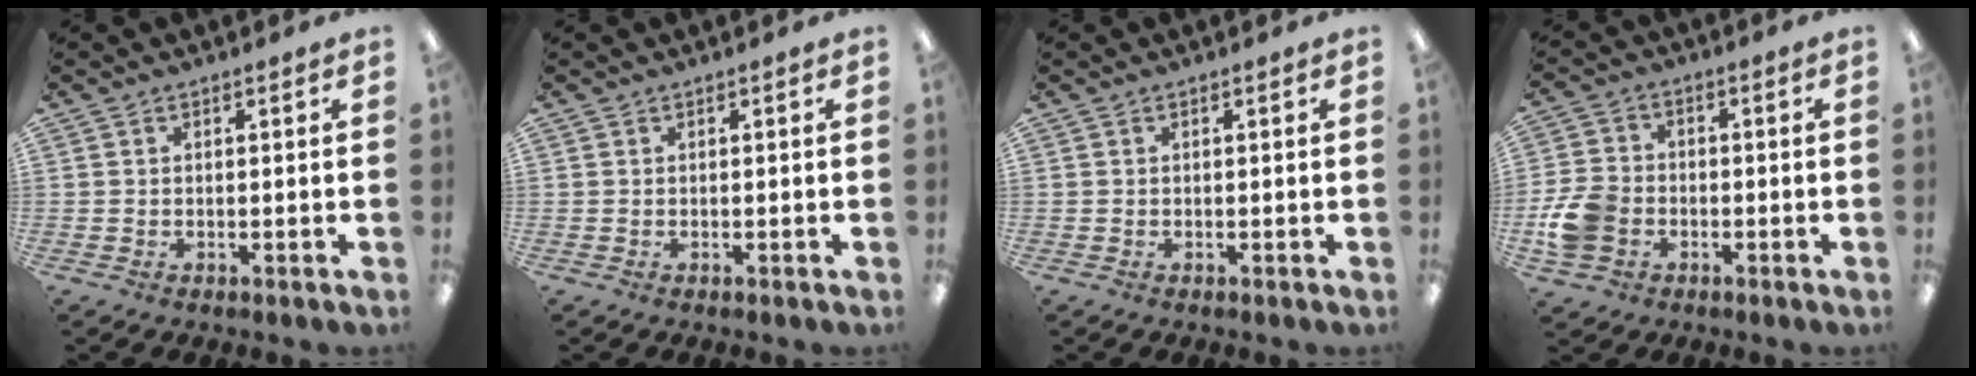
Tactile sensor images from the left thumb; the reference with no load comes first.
{"total": 0.0}
{"total": 0.0}
{"total": 9.2, "force": [-2.5, 7.3, 5.0], "torque": [-0.098, 0.022, -0.044]}